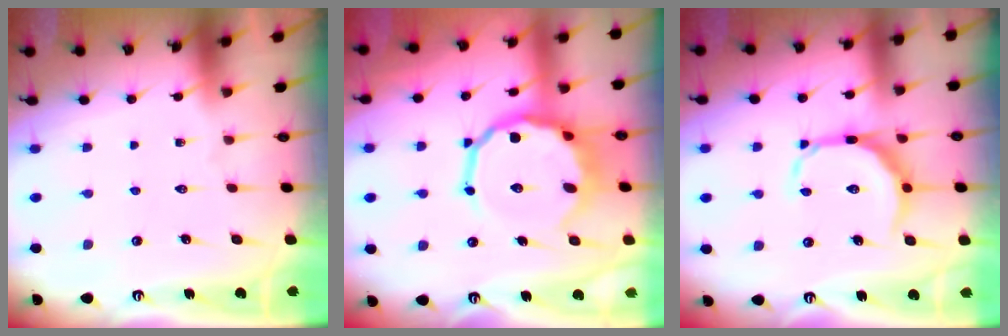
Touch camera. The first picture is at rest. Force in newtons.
{"total": 13.5, "press": 13.0, "slide": 3.8}
{"total": 10.8, "press": 10.8, "slide": 0.7}